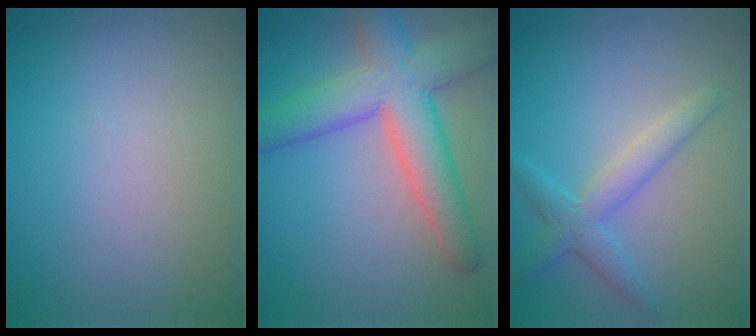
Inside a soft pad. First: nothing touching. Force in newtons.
{"total": 7.8, "press": 7.8, "slide": 0.4}
{"total": 3.1, "press": 3.1, "slide": 0.1}